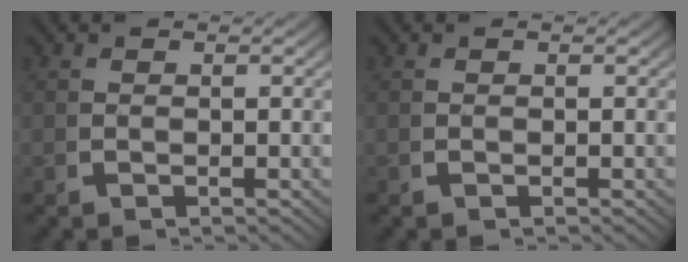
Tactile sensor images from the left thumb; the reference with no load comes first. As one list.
[{"total": 0.0}]